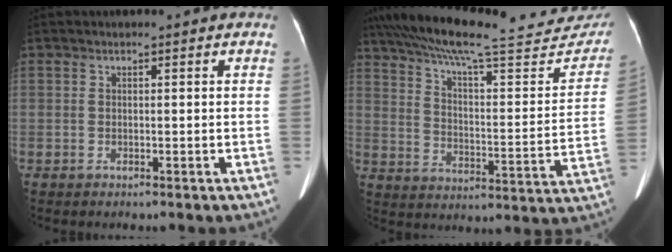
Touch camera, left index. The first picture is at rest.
{"total": 29.1, "force": [25.5, 5.3, 12.9], "torque": [-0.210, -0.033, 0.329]}